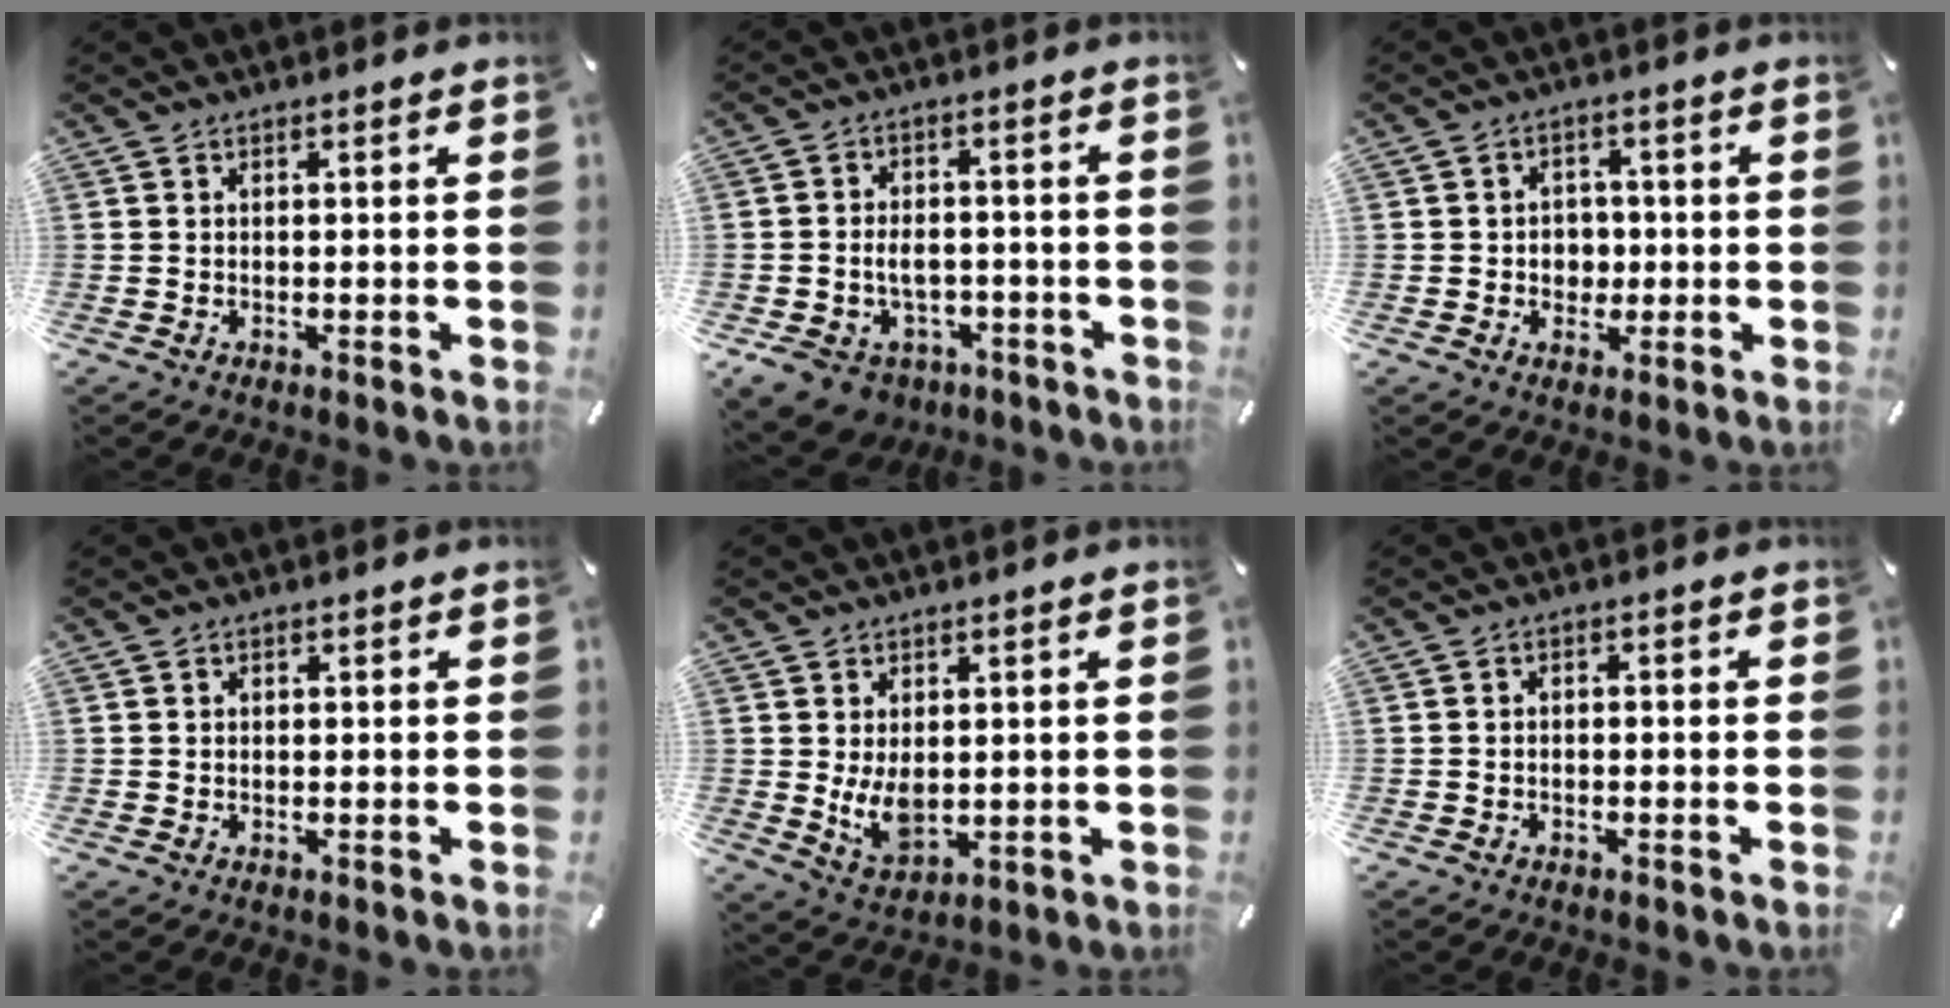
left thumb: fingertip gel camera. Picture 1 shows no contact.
{"total": 8.5, "force": [-2.4, 7.2, 3.9], "torque": [-0.083, 0.015, -0.037]}
{"total": 4.6, "force": [-0.4, 4.3, 1.5], "torque": [-0.012, 0.001, -0.013]}
{"total": 0.8, "force": [0.2, 0.8, 0.1], "torque": [0.000, 0.005, 0.003]}
{"total": 7.1, "force": [0.9, 5.1, 4.9], "torque": [-0.091, -0.006, 0.019]}
{"total": 1.3, "force": [-1.0, 0.7, 0.6], "torque": [-0.011, 0.004, -0.020]}